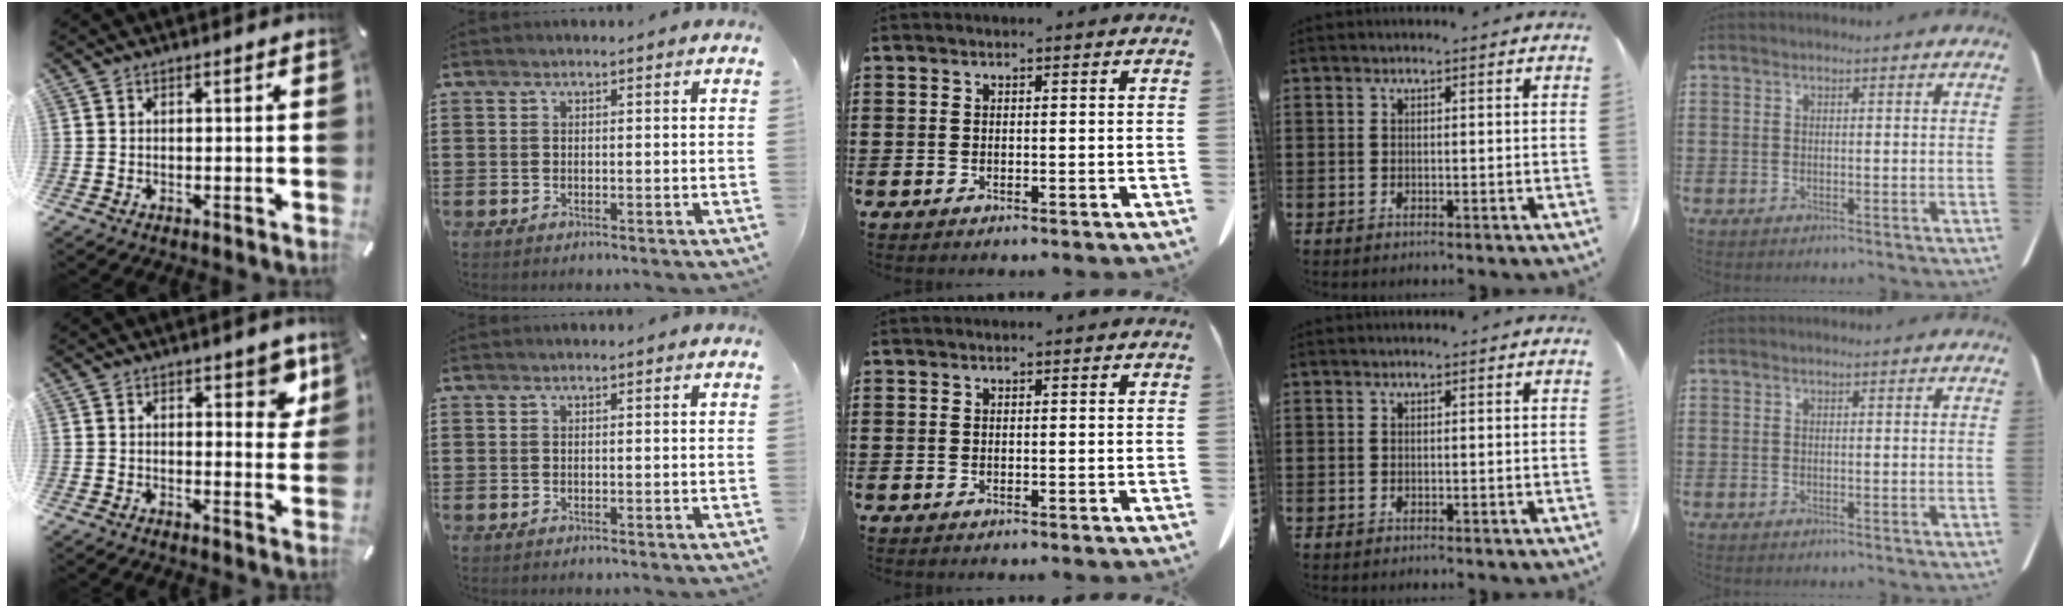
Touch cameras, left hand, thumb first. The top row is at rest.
{"thumb": {"total": 5.9, "force": [3.0, 3.0, 4.2], "torque": [-0.034, -0.015, 0.043]}}